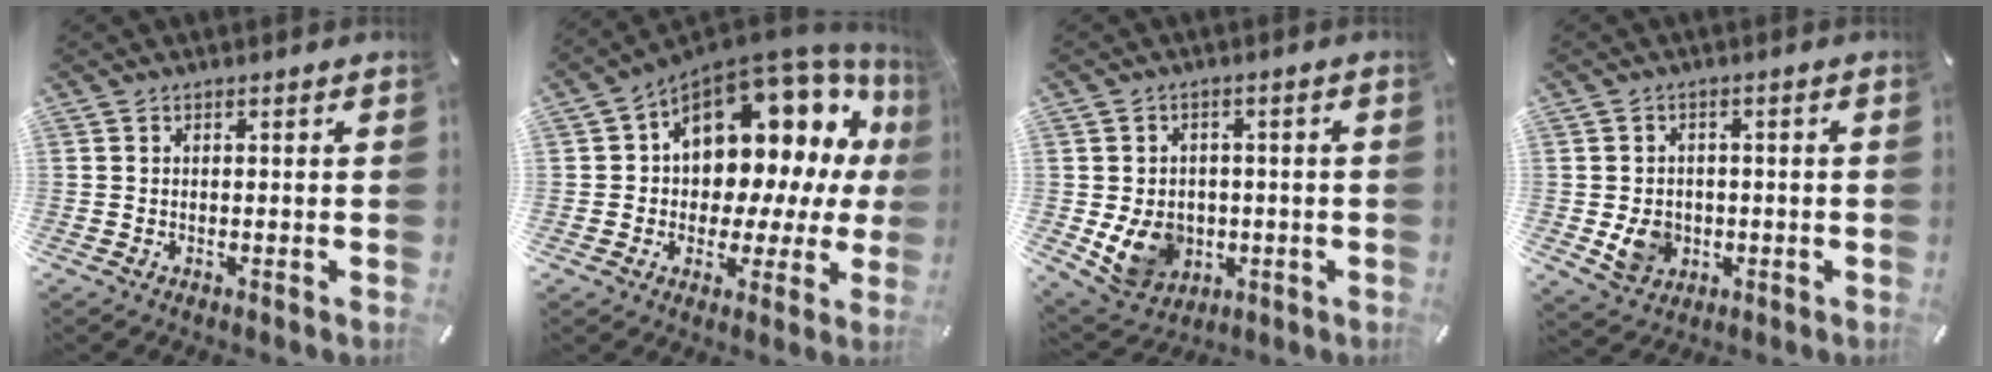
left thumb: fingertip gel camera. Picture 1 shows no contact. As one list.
[{"total": 16.1, "force": [6.7, 10.3, 10.4], "torque": [-0.136, -0.067, 0.109]}, {"total": 10.7, "force": [-2.1, 9.0, 5.4], "torque": [-0.119, 0.004, -0.036]}, {"total": 6.8, "force": [-1.1, 6.1, 2.9], "torque": [-0.051, 0.002, -0.019]}]